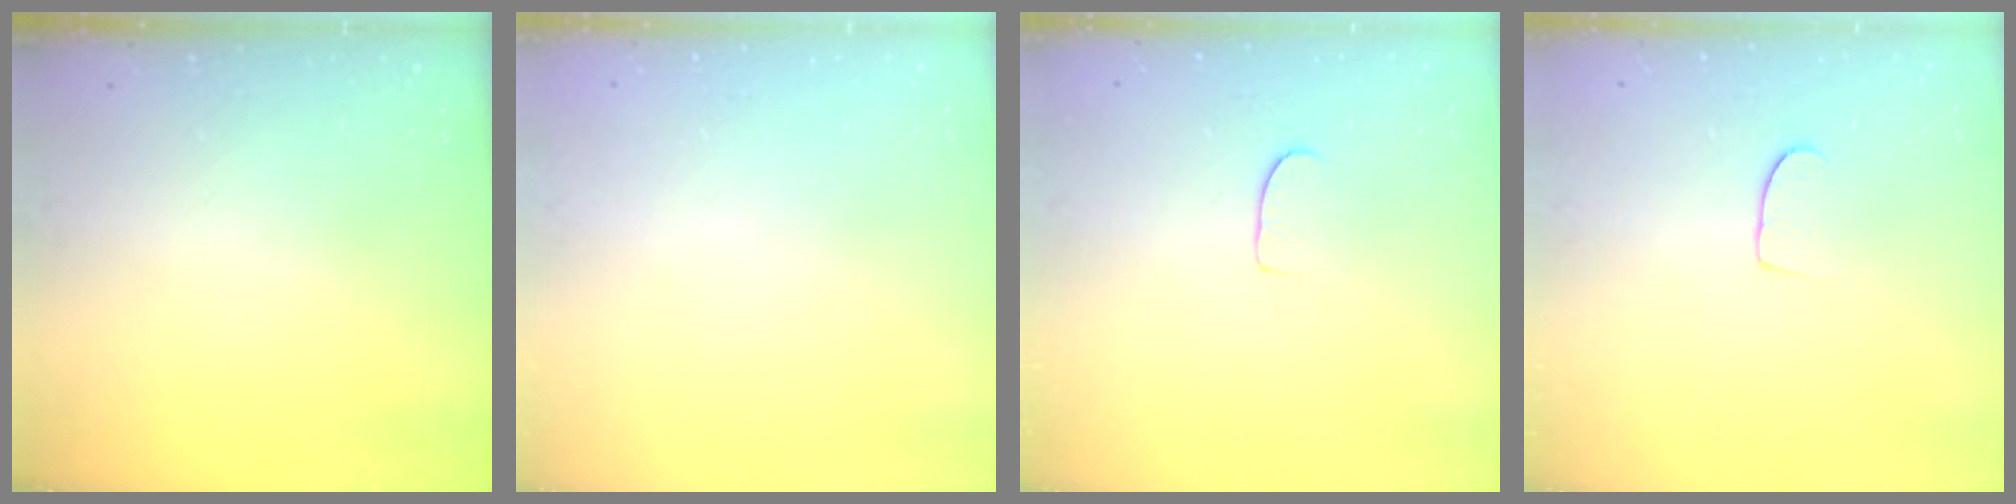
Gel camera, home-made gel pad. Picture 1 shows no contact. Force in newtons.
{"total": 0.0}
{"total": 5.3, "press": 5.3, "slide": 0.5}
{"total": 6.8, "press": 6.8, "slide": 0.6}